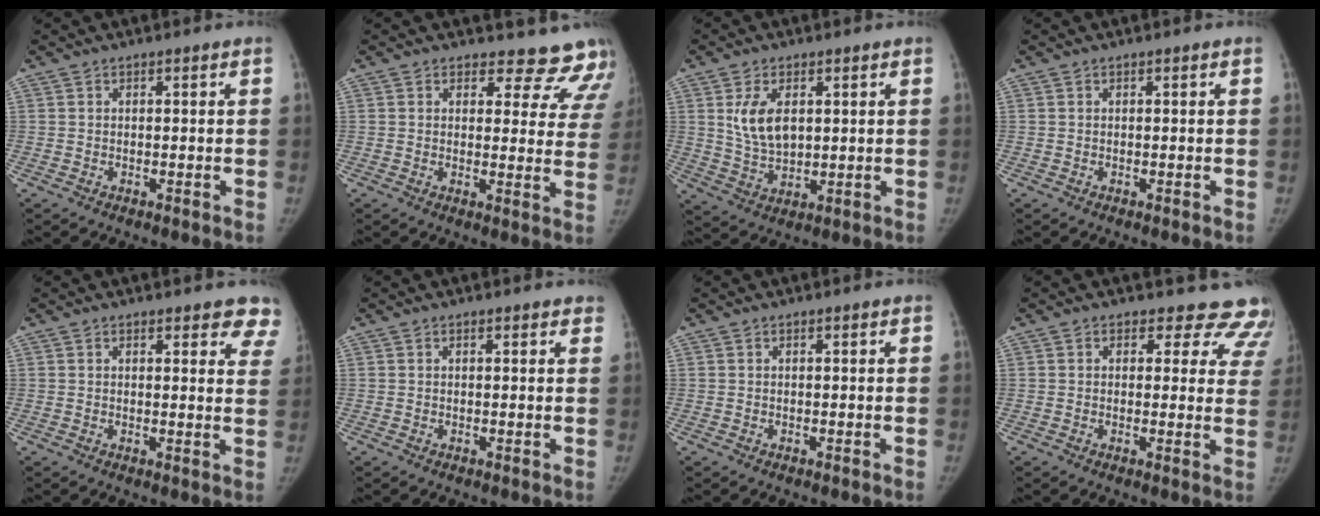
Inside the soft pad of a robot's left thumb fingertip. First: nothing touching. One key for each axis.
{"total": 13.5, "fx": 12.3, "fy": 5.2, "fz": 1.3, "tx": 0.045, "ty": -0.096, "tz": 0.113}
{"total": 7.9, "fx": 2.2, "fy": 4.8, "fz": 5.9, "tx": -0.094, "ty": -0.013, "tz": 0.051}
{"total": 0.0}
{"total": 8.0, "fx": 6.6, "fy": 2.9, "fz": 3.4, "tx": 0.007, "ty": -0.027, "tz": 0.054}
{"total": 2.1, "fx": 1.6, "fy": 0.8, "fz": 1.0, "tx": 0.006, "ty": 0.002, "tz": 0.014}
{"total": 0.0}
{"total": 11.9, "fx": 10.1, "fy": 6.0, "fz": 1.6, "tx": 0.047, "ty": -0.047, "tz": 0.080}